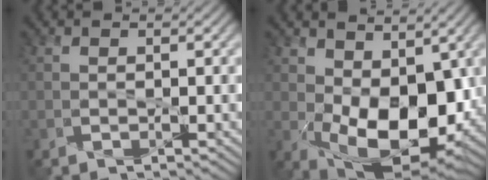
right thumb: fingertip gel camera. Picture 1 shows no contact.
{"total": 11.9, "force": [0.4, 7.1, 9.5], "torque": [-0.175, -0.024, 0.013]}